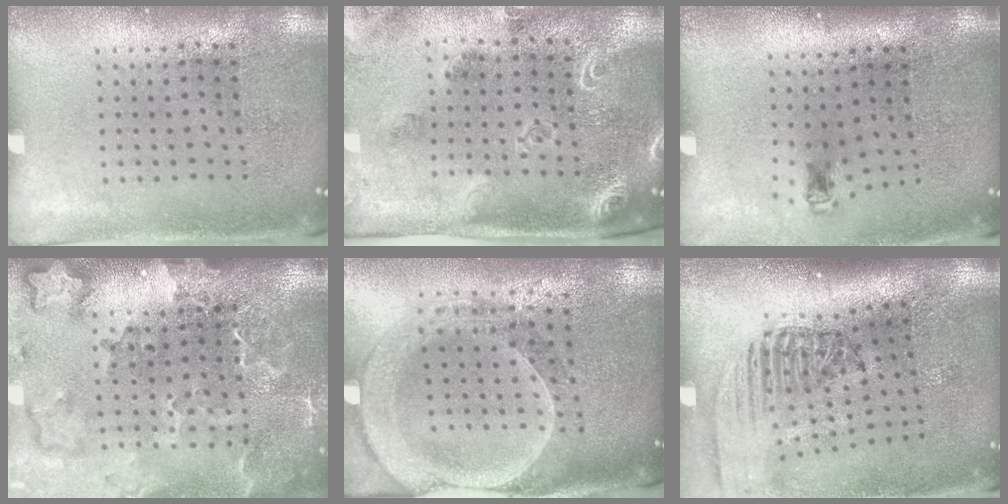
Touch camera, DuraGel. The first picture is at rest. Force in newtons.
{"total": 1.9, "press": 1.8, "slide": 0.3}
{"total": 0.6, "press": 0.3, "slide": 0.5}
{"total": 3.3, "press": 2.4, "slide": 2.2}
{"total": 2.6, "press": 2.3, "slide": 1.2}
{"total": 2.4, "press": 1.7, "slide": 1.7}